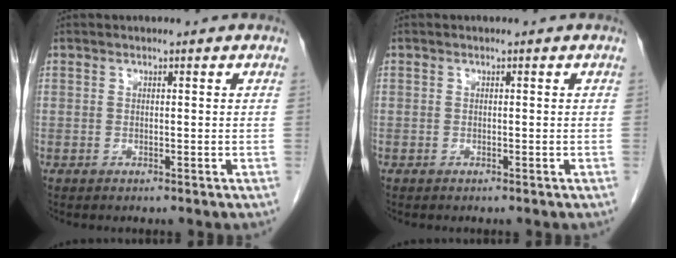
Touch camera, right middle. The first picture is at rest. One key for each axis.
{"total": 0.0}